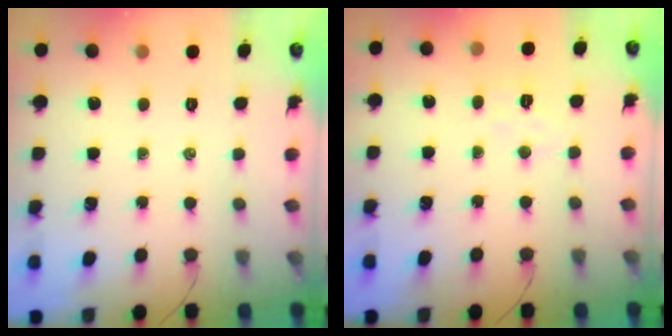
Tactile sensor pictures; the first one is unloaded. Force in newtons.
{"total": 5.0, "press": 4.9, "slide": 1.1}